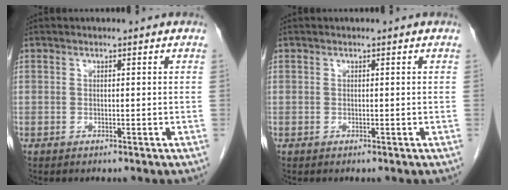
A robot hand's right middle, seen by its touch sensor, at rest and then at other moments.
{"total": 0.0}